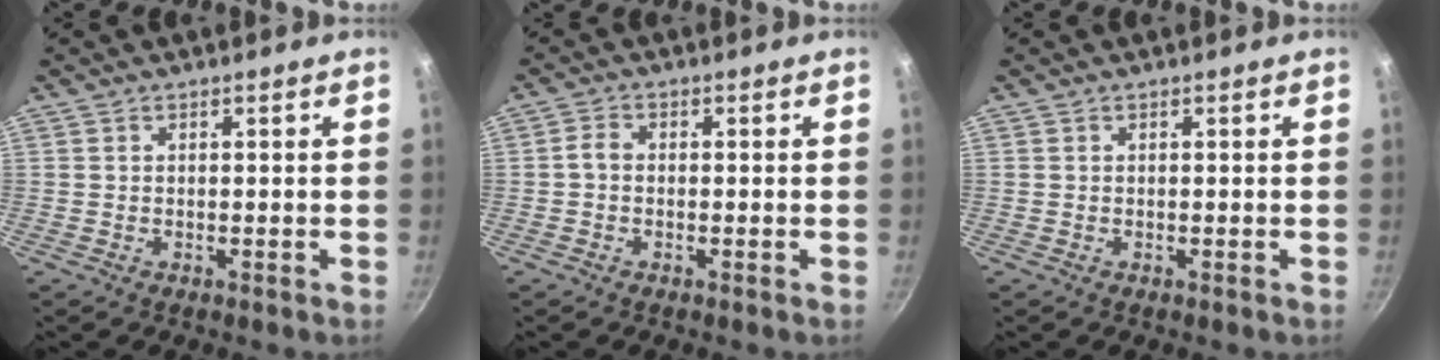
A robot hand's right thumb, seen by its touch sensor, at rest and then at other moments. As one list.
[{"total": 2.0, "force": [-0.3, 1.3, 1.5], "torque": [-0.034, 0.012, -0.013]}, {"total": 0.0}]